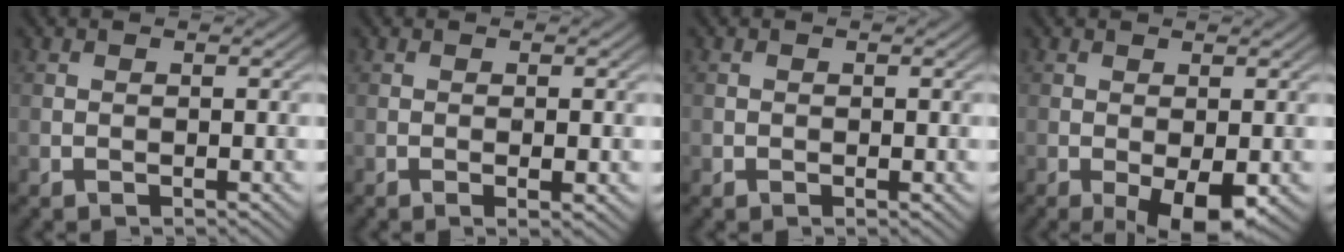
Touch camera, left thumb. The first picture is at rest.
{"total": 1.6, "force": [-0.4, 0.2, 1.5], "torque": [-0.027, -0.001, -0.006]}
{"total": 0.8, "force": [-0.2, 0.6, 0.5], "torque": [-0.006, -0.004, -0.003]}
{"total": 5.6, "force": [-2.3, 2.0, 4.8], "torque": [-0.077, -0.006, -0.034]}